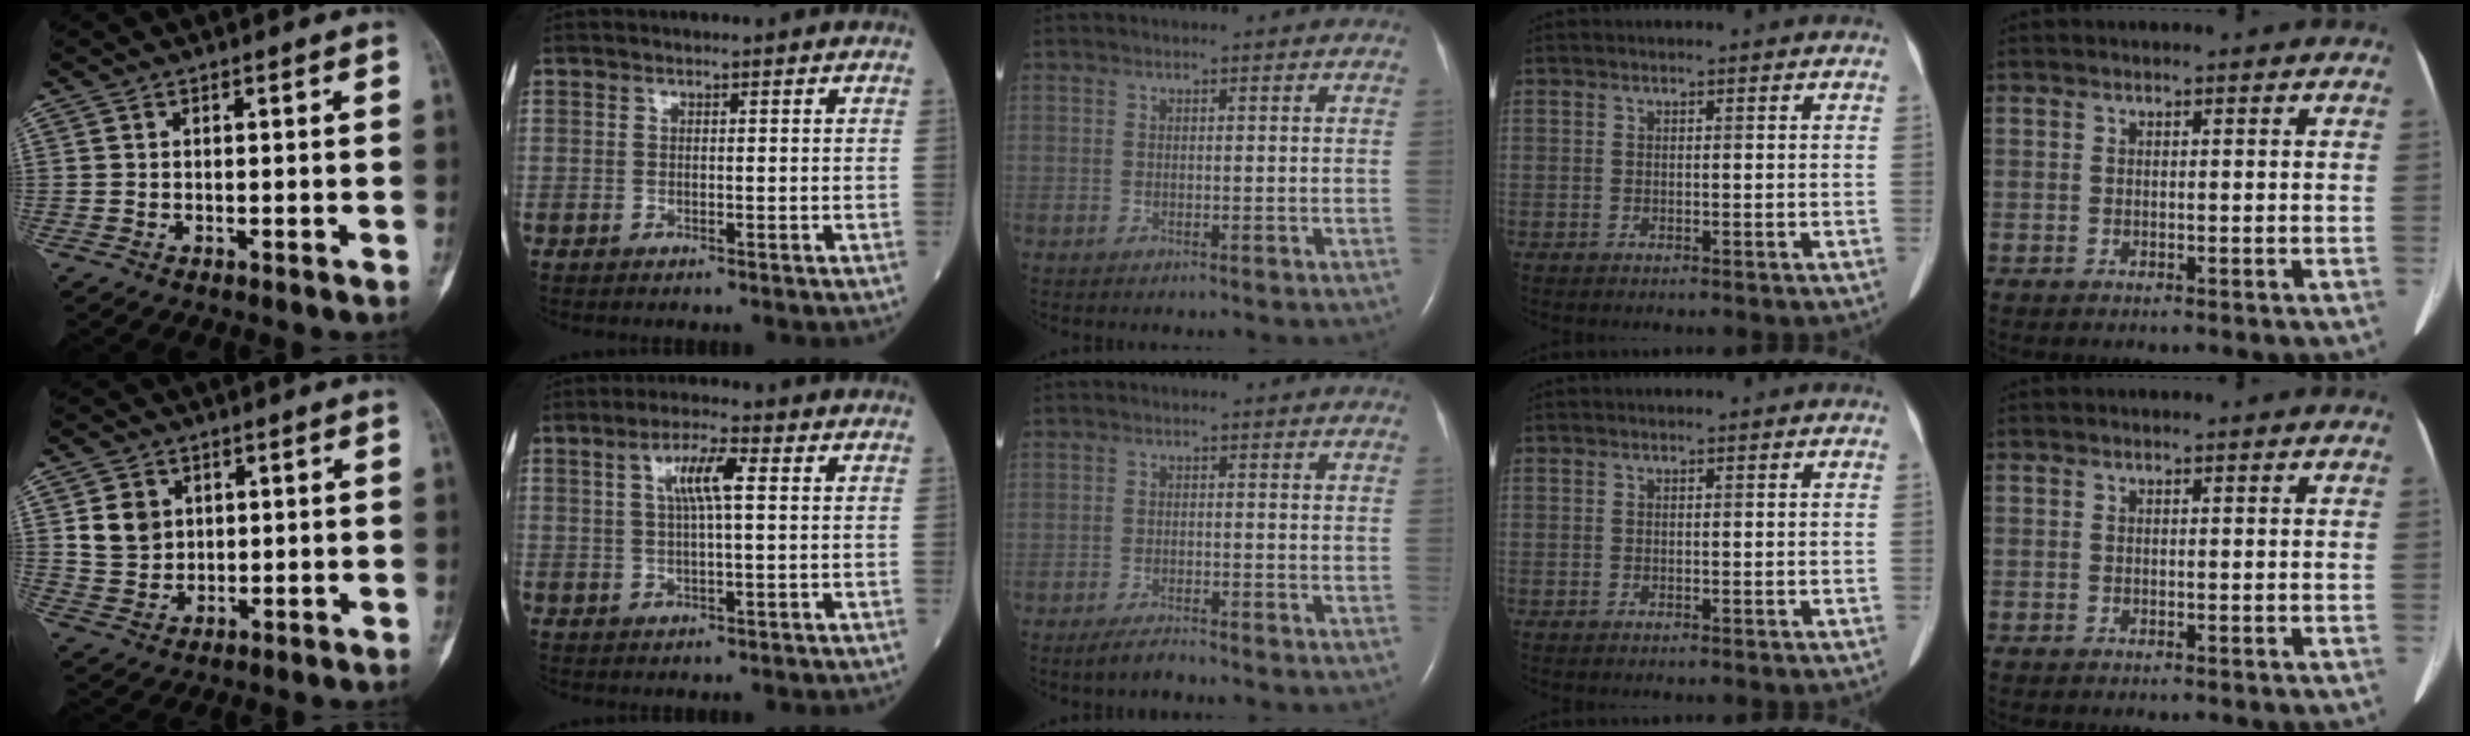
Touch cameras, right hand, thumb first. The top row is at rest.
{"thumb": {"total": 6.2, "force": [1.8, 5.2, 2.8], "torque": [-0.029, -0.011, 0.041]}, "index": {"total": 5.7, "force": [1.5, 0.6, 5.5], "torque": [-0.103, 0.008, 0.028]}, "middle": {"total": 2.8, "force": [-2.5, 0.3, 1.3], "torque": [-0.035, -0.008, -0.044]}}